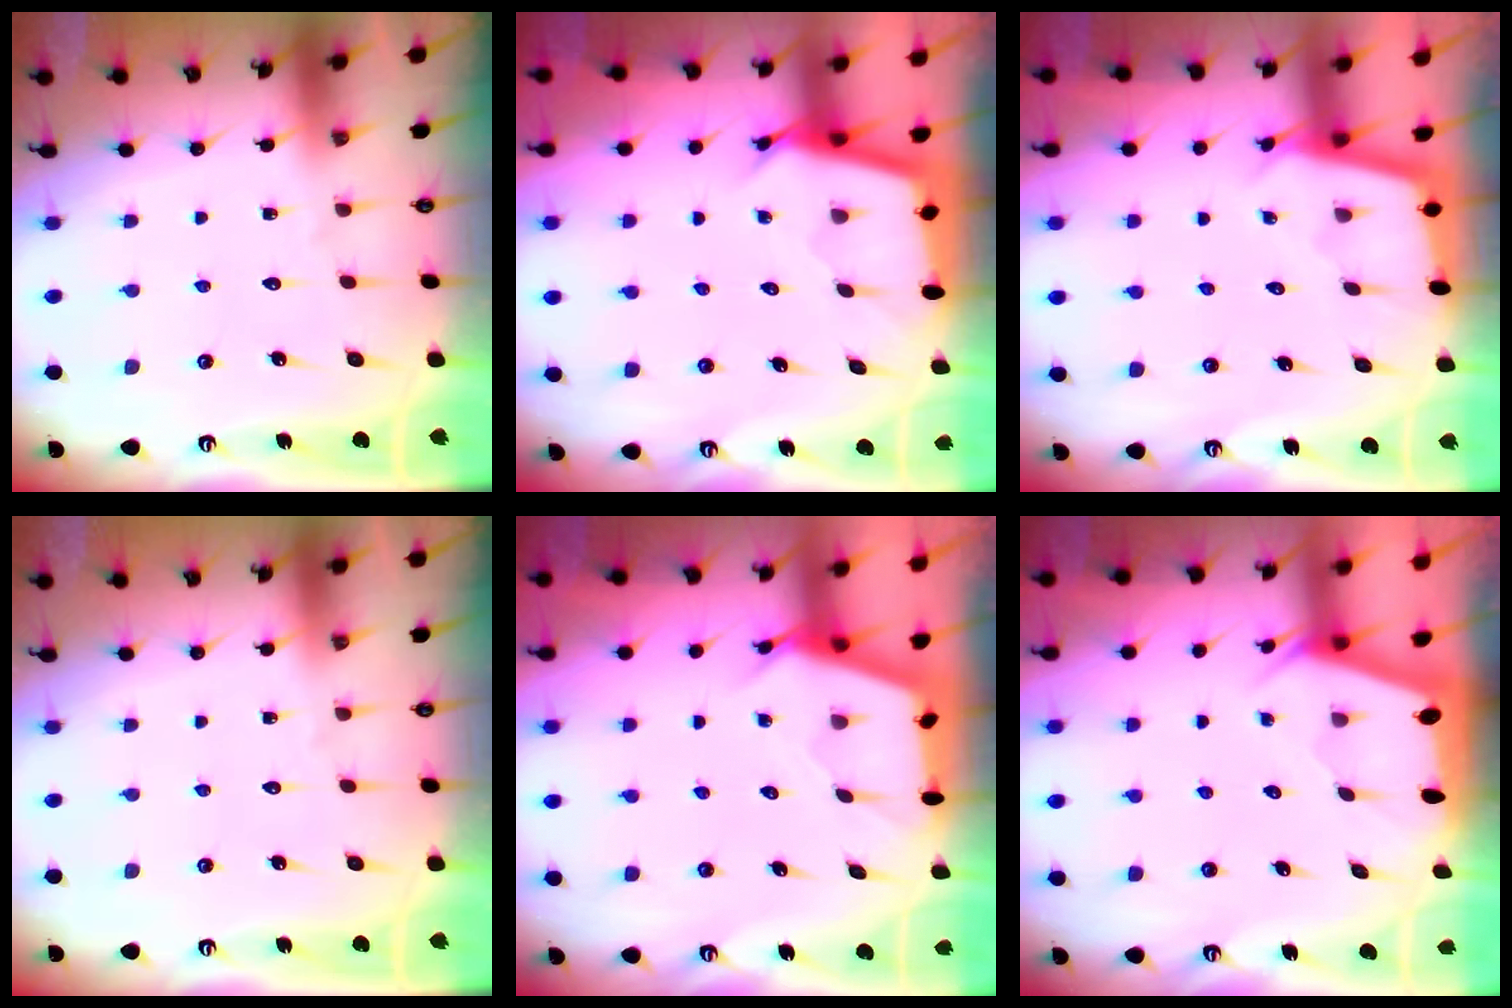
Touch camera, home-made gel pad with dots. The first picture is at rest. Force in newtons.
{"total": 2.8, "press": 2.8, "slide": 0.3}
{"total": 2.4, "press": 2.4, "slide": 0.2}
{"total": 0.0}
{"total": 2.7, "press": 2.7, "slide": 0.3}
{"total": 2.0, "press": 2.0, "slide": 0.3}